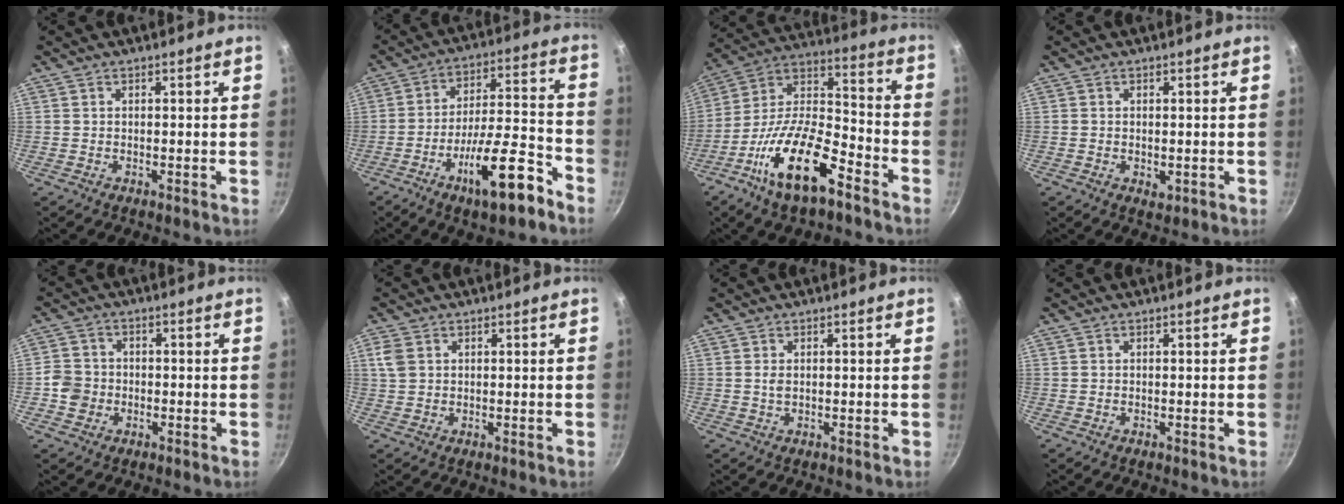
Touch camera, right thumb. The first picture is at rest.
{"total": 15.8, "force": [-9.0, 4.3, 12.3], "torque": [-0.178, 0.057, -0.141]}
{"total": 20.1, "force": [-10.5, 7.9, 15.1], "torque": [-0.262, 0.062, -0.208]}
{"total": 1.6, "force": [-0.1, 1.2, 1.1], "torque": [-0.017, -0.004, -0.001]}
{"total": 4.8, "force": [-1.4, 4.4, 1.6], "torque": [-0.014, 0.016, -0.034]}
{"total": 3.4, "force": [1.1, 2.5, 2.0], "torque": [-0.037, 0.002, 0.024]}
{"total": 1.1, "force": [0.2, 0.6, 0.9], "torque": [-0.019, 0.000, 0.003]}
{"total": 0.0}